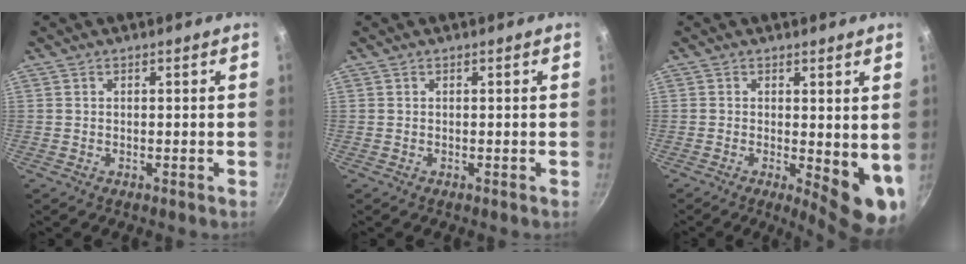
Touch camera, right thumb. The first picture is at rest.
{"total": 0.0}
{"total": 8.8, "force": [-0.2, 3.4, 8.2], "torque": [-0.090, -0.017, 0.000]}